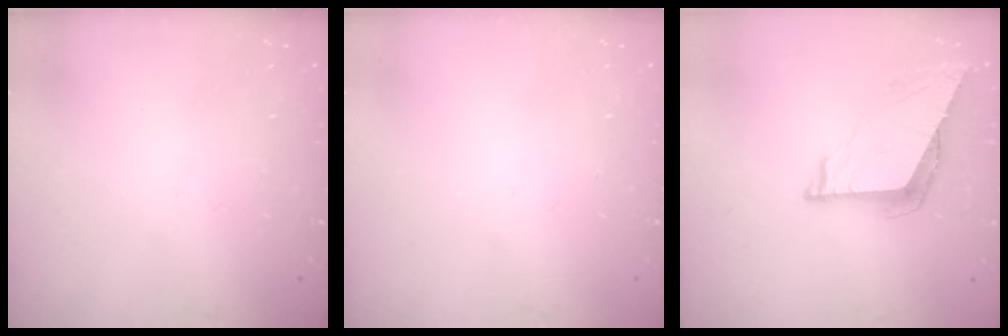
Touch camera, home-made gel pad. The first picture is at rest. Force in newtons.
{"total": 0.0}
{"total": 7.5, "press": 7.5, "slide": 0.5}